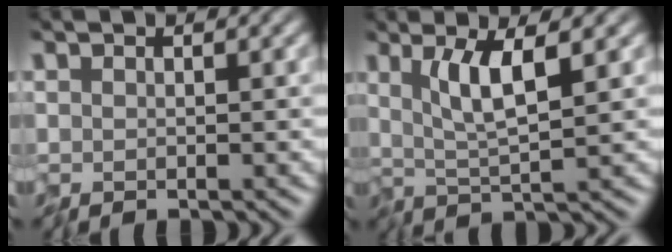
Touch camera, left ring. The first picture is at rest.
{"total": 5.0, "force": [1.1, 1.0, 4.8], "torque": [-0.082, -0.007, 0.013]}